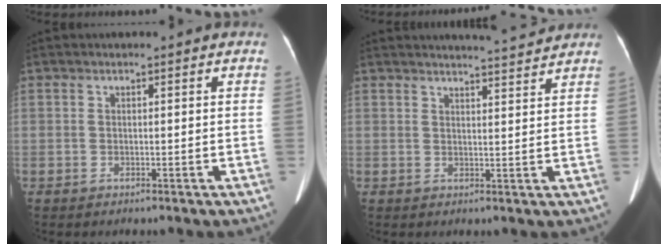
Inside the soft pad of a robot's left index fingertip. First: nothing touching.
{"total": 6.5, "force": [6.3, -0.4, 1.5], "torque": [-0.030, 0.000, 0.077]}